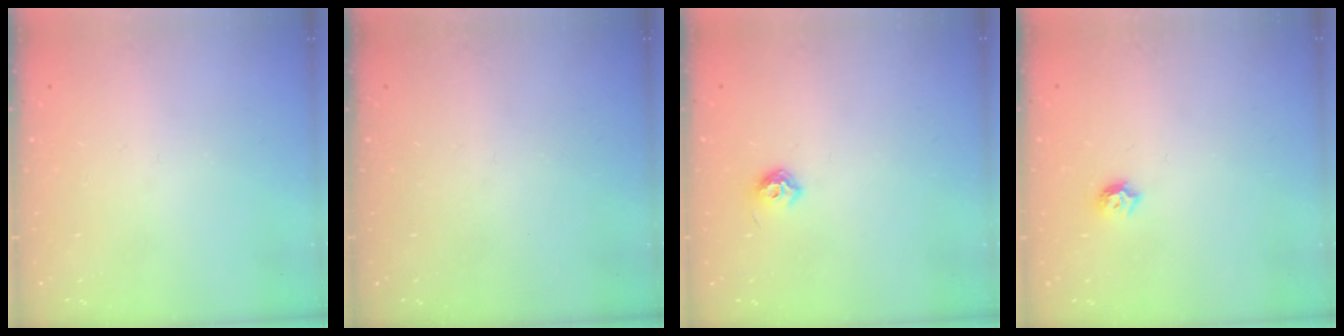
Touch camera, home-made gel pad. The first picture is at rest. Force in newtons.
{"total": 0.0}
{"total": 6.4, "press": 6.3, "slide": 1.1}
{"total": 4.7, "press": 4.7, "slide": 0.7}